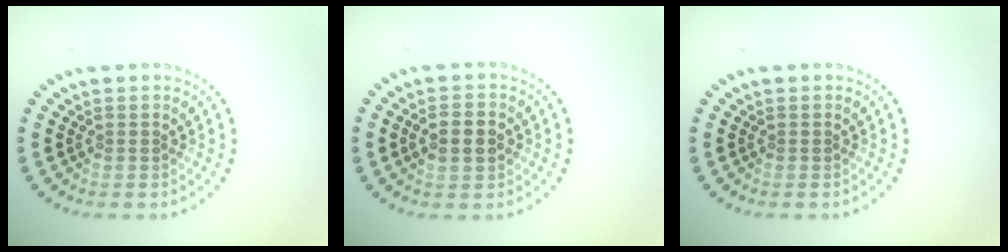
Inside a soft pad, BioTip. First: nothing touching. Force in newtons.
{"total": 2.6, "press": 2.6, "slide": 0.0}
{"total": 0.0}